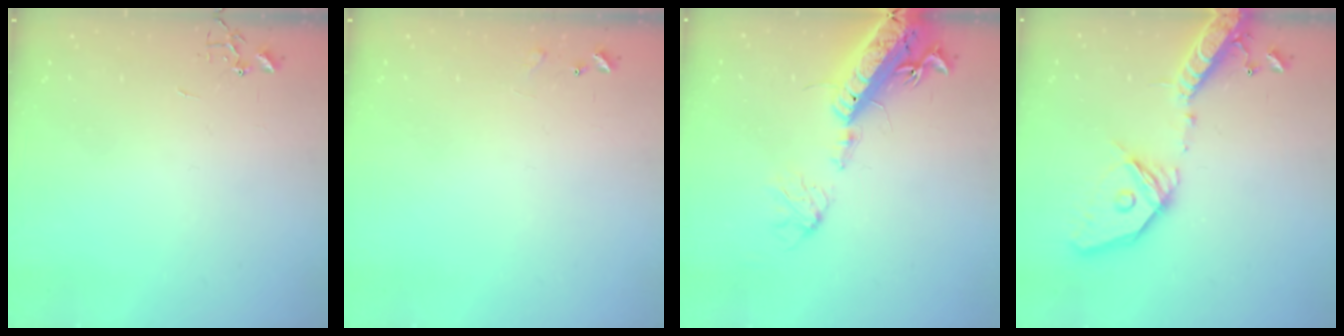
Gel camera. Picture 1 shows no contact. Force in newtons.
{"total": 5.9, "press": 5.9, "slide": 0.9}
{"total": 20.3, "press": 19.8, "slide": 4.4}
{"total": 21.3, "press": 20.9, "slide": 4.1}